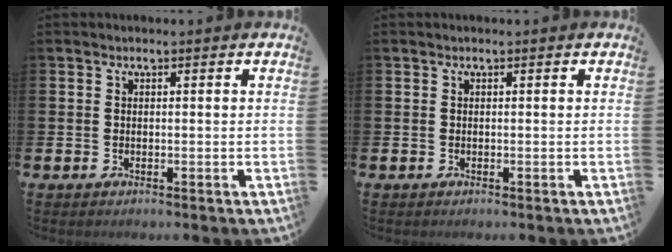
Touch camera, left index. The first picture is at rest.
{"total": 0.0}